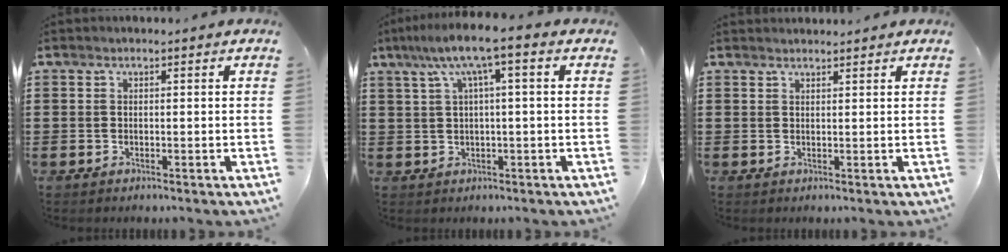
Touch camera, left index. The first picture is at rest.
{"total": 6.5, "force": [1.6, 0.6, 6.3], "torque": [-0.123, 0.007, 0.023]}
{"total": 1.2, "force": [1.2, 0.0, 0.1], "torque": [-0.003, -0.003, 0.024]}